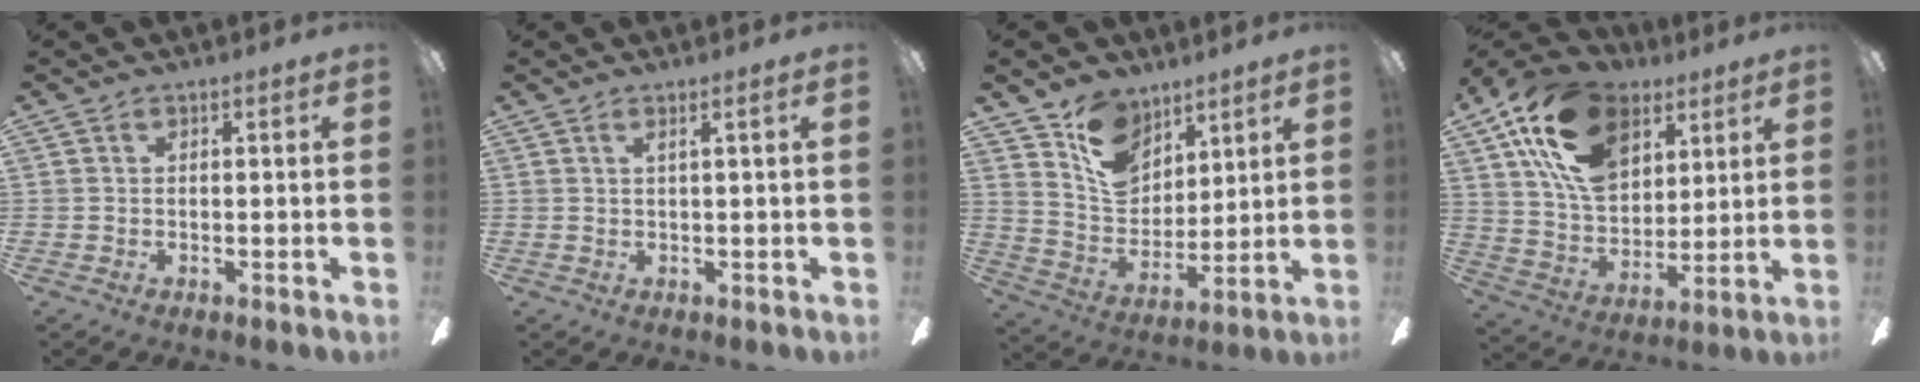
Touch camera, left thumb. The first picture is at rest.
{"total": 1.7, "force": [0.7, -0.1, 1.6], "torque": [-0.031, -0.001, 0.010]}
{"total": 12.6, "force": [8.6, 8.1, 4.3], "torque": [-0.081, -0.046, 0.168]}
{"total": 20.3, "force": [11.1, 12.7, 11.4], "torque": [-0.224, -0.037, 0.203]}